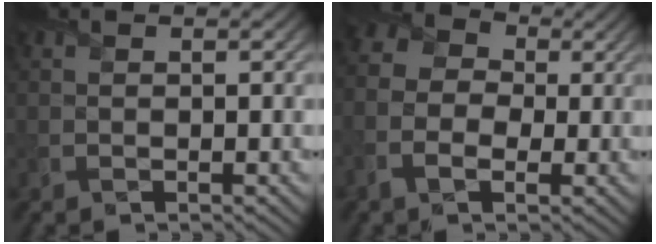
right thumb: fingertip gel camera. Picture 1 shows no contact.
{"total": 7.2, "force": [-1.6, 5.3, 4.6], "torque": [-0.100, -0.002, -0.036]}